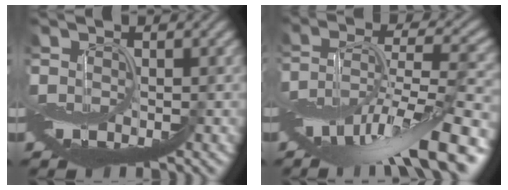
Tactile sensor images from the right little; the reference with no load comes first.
{"total": 11.9, "force": [-5.8, 4.1, 9.6], "torque": [-0.180, 0.014, -0.097]}